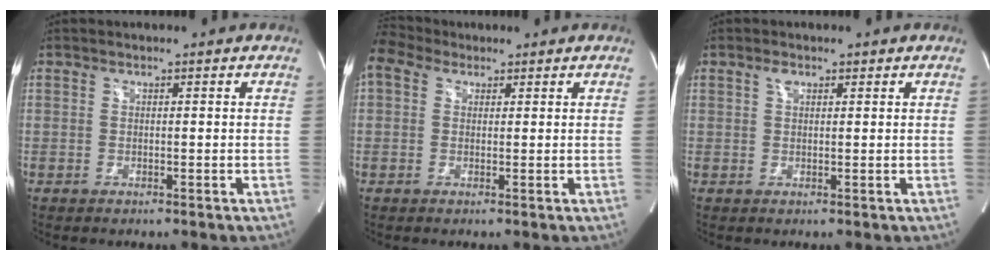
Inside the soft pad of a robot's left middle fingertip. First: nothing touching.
{"total": 2.1, "force": [1.7, 1.1, -0.6], "torque": [0.007, 0.024, 0.038]}
{"total": 1.4, "force": [0.8, 0.8, 0.9], "torque": [-0.020, 0.008, 0.013]}